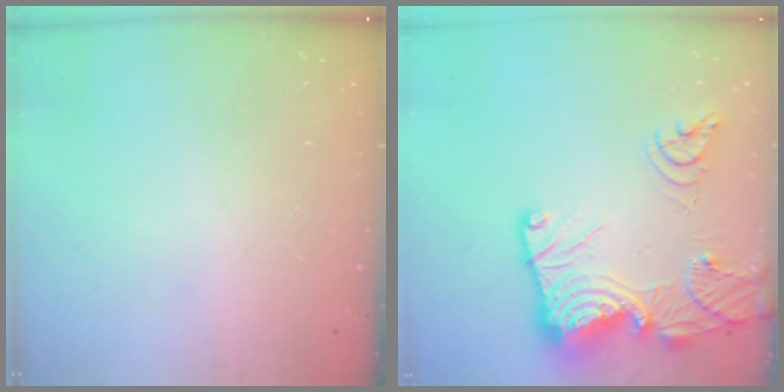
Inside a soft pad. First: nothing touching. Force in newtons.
{"total": 21.8, "press": 21.7, "slide": 2.3}